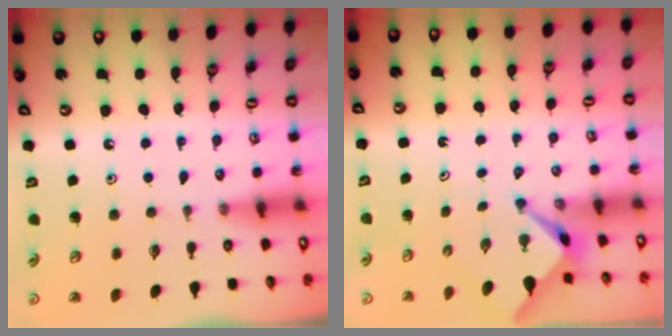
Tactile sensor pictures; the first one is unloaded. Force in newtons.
{"total": 2.2, "press": 2.2, "slide": 0.1}